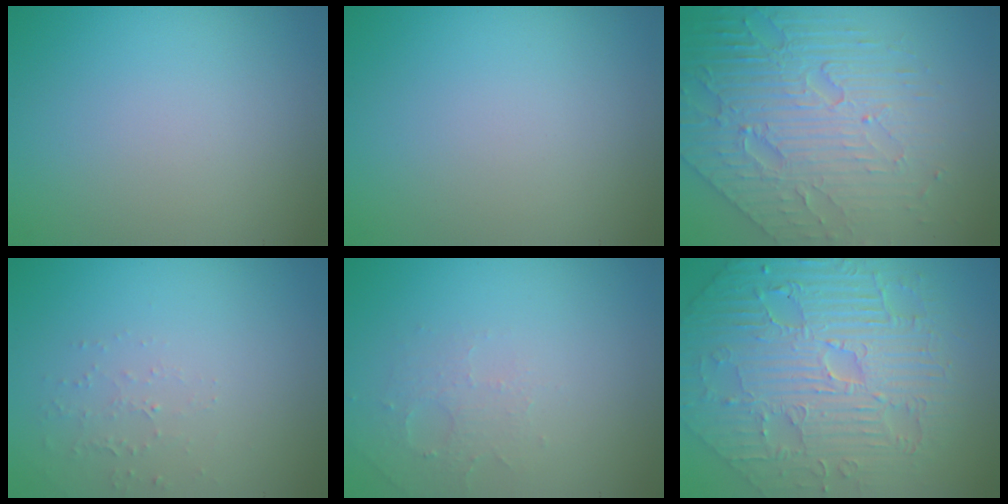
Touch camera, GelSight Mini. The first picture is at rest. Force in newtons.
{"total": 0.0}
{"total": 7.9, "press": 5.8, "slide": 5.3}
{"total": 1.3, "press": 1.3, "slide": 0.4}
{"total": 1.8, "press": 1.7, "slide": 0.4}
{"total": 8.2, "press": 6.6, "slide": 4.8}